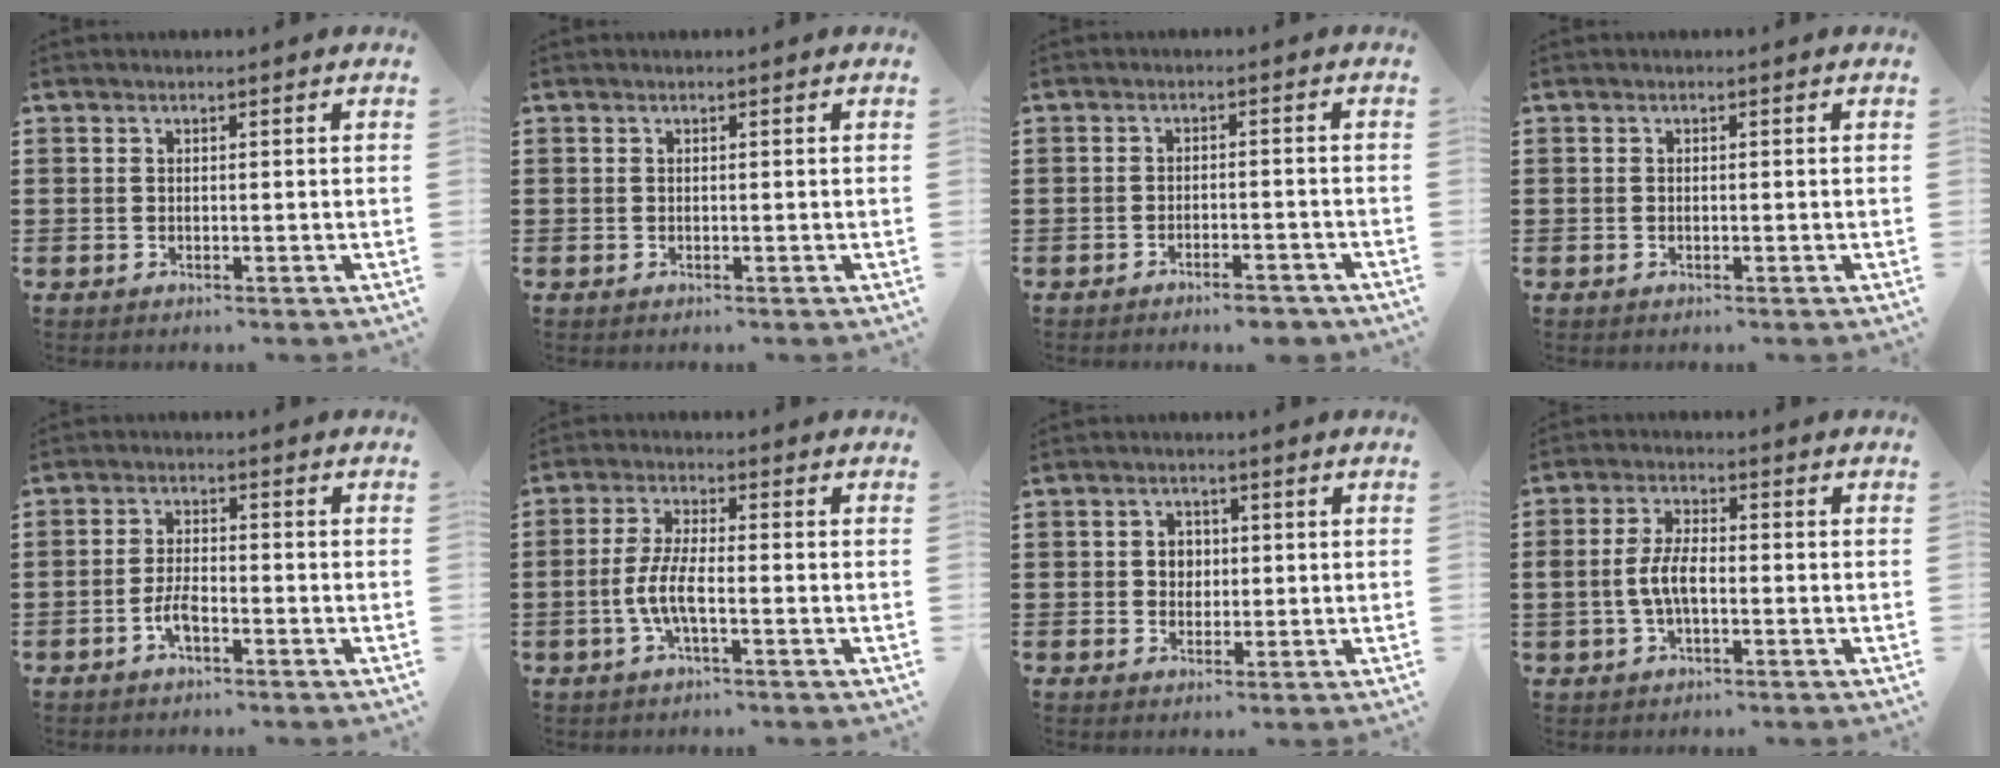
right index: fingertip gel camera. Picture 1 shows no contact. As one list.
[{"total": 0.0}, {"total": 3.0, "force": [-2.8, 0.1, 0.9], "torque": [-0.017, 0.001, -0.057]}, {"total": 0.0}, {"total": 3.6, "force": [-1.9, 1.3, 2.8], "torque": [-0.070, -0.002, -0.042]}, {"total": 5.5, "force": [-1.8, 1.3, 5.0], "torque": [-0.120, -0.010, -0.044]}, {"total": 2.4, "force": [0.1, 2.2, 0.9], "torque": [-0.025, 0.010, -0.002]}, {"total": 5.3, "force": [-0.9, 2.5, 4.5], "torque": [-0.110, -0.004, -0.025]}]